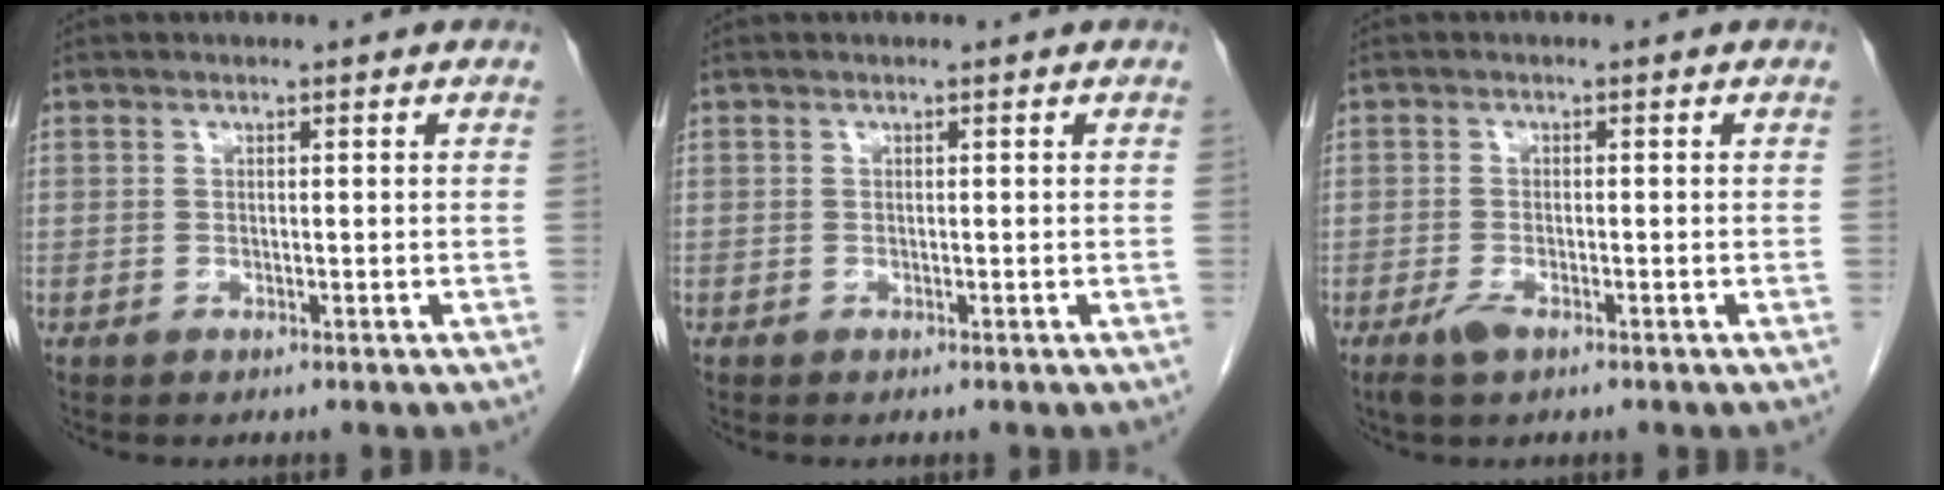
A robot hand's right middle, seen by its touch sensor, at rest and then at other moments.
{"total": 0.0}
{"total": 2.3, "force": [-1.5, 0.7, 1.7], "torque": [-0.040, -0.004, -0.027]}